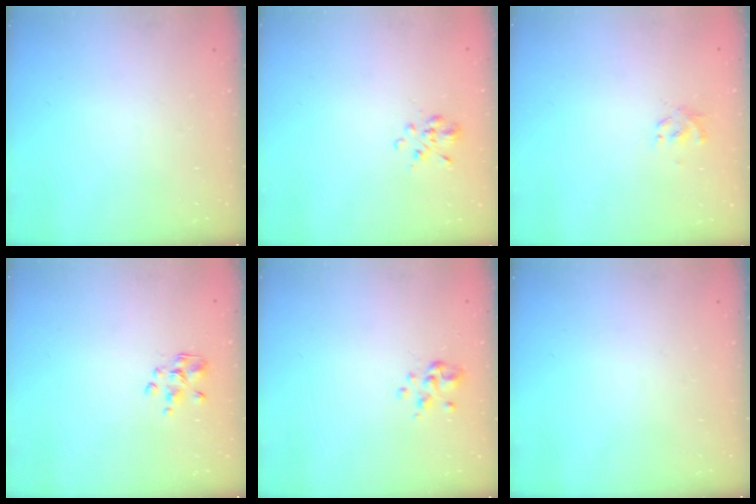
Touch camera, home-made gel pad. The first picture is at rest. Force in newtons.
{"total": 2.8, "press": 2.6, "slide": 1.2}
{"total": 2.1, "press": 1.9, "slide": 0.8}
{"total": 2.3, "press": 2.1, "slide": 0.7}
{"total": 2.9, "press": 2.8, "slide": 0.9}
{"total": 0.0}